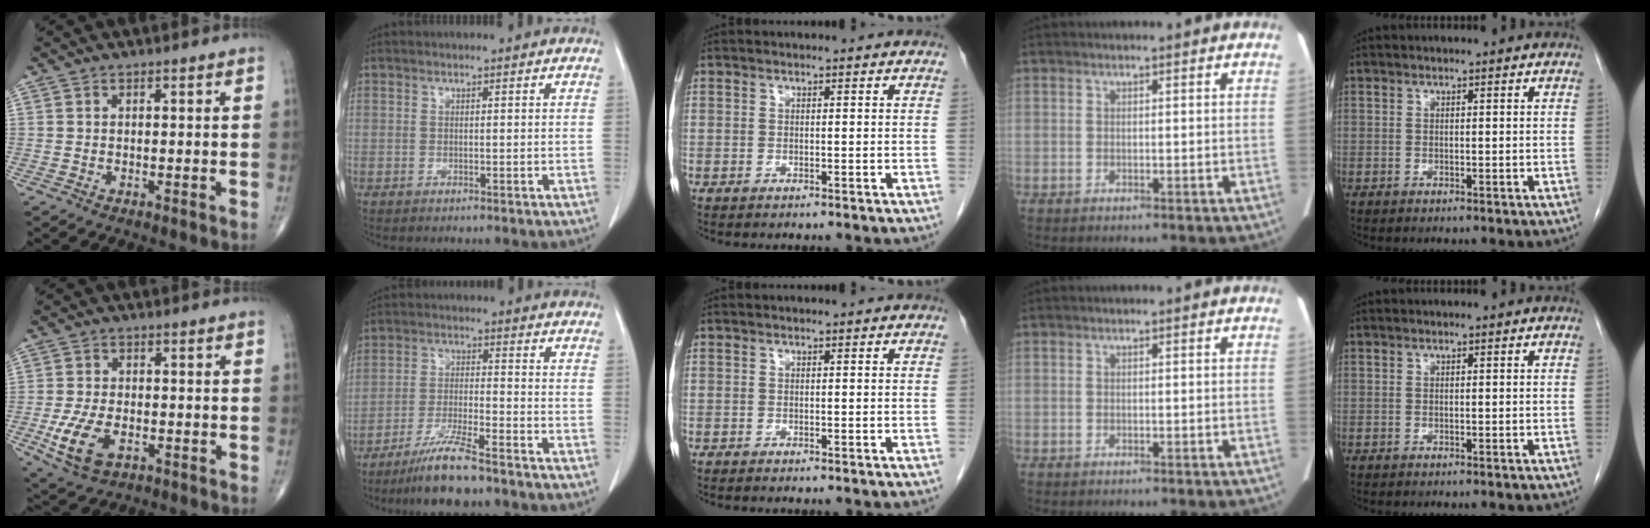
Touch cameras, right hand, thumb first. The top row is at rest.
{"thumb": {"total": 9.0, "force": [-3.1, 5.1, 6.7], "torque": [-0.137, 0.003, -0.048]}, "index": {"total": 8.2, "force": [-6.5, 0.3, 4.9], "torque": [-0.096, -0.025, -0.121]}}